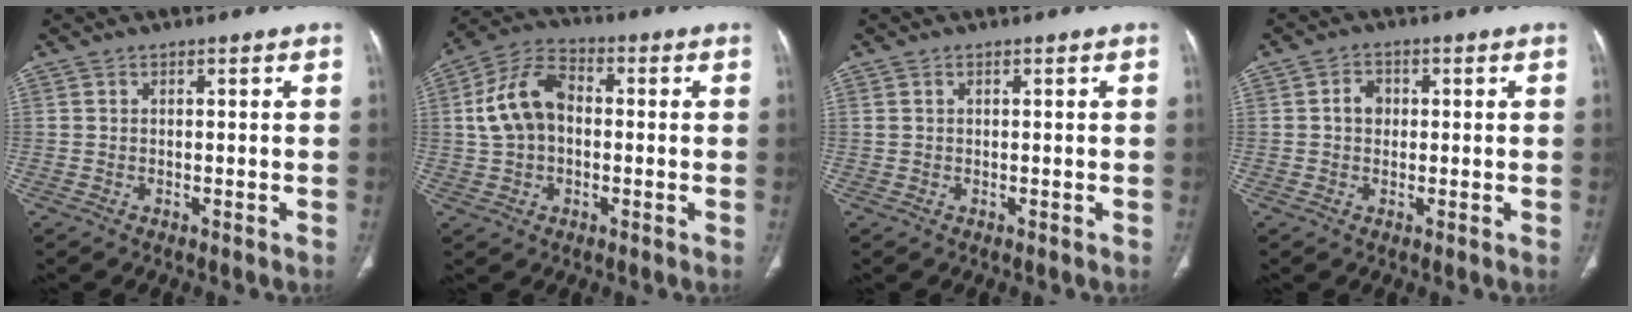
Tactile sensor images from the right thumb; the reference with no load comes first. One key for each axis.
{"total": 11.1, "fx": 0.6, "fy": 7.6, "fz": 8.2, "tx": -0.155, "ty": 0.031, "tz": 0.003}
{"total": 0.7, "fx": 0.4, "fy": 0.4, "fz": 0.4, "tx": -0.009, "ty": 0.005, "tz": 0.009}
{"total": 1.8, "fx": 0.3, "fy": 1.5, "fz": 1.0, "tx": -0.009, "ty": 0.003, "tz": 0.004}